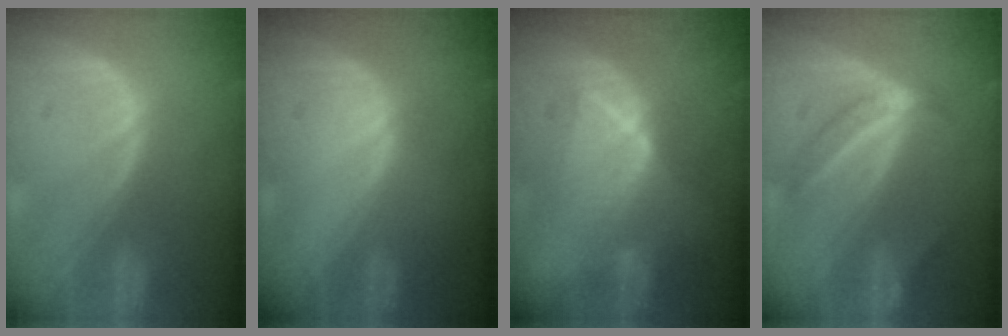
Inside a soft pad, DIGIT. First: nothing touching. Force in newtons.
{"total": 0.6, "press": 0.1, "slide": 0.6}
{"total": 6.5, "press": 6.4, "slide": 0.9}
{"total": 5.0, "press": 4.6, "slide": 2.0}